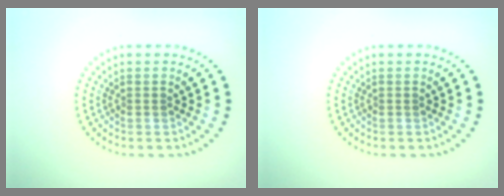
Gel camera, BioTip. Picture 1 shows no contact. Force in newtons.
{"total": 0.0}